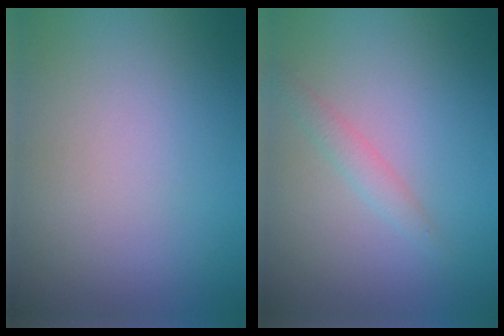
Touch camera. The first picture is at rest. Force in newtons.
{"total": 1.4, "press": 1.4, "slide": 0.0}